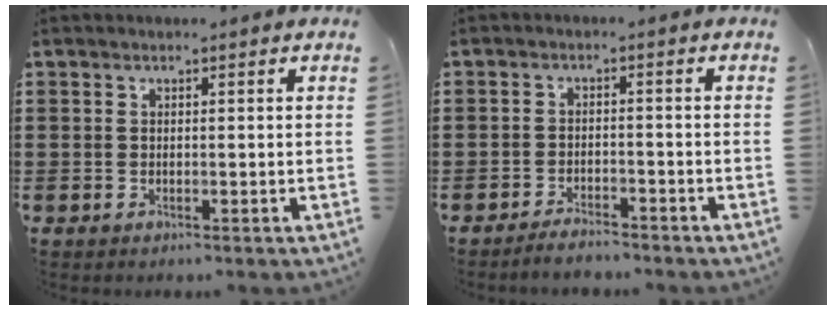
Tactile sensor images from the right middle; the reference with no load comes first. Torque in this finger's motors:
{"motor_torque": [0.00, 0.00, -0.13, 0.00]}